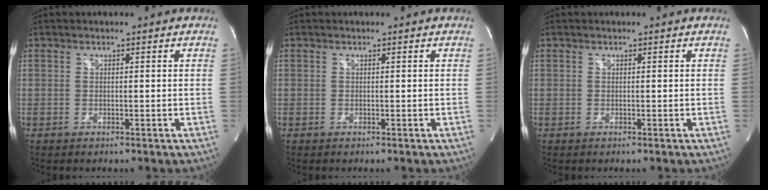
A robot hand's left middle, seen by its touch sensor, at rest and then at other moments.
{"total": 0.0}
{"total": 0.0}